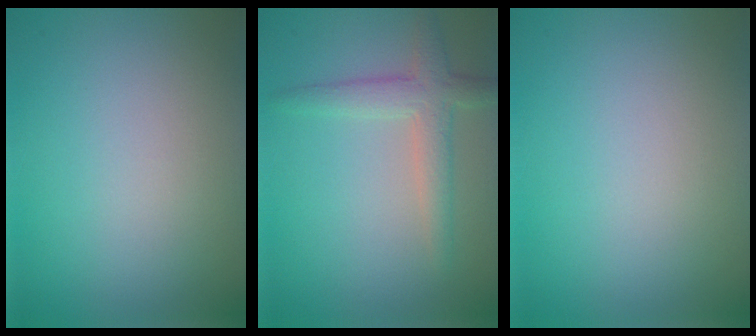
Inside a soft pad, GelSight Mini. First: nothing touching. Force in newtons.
{"total": 3.1, "press": 3.1, "slide": 0.2}
{"total": 0.0}